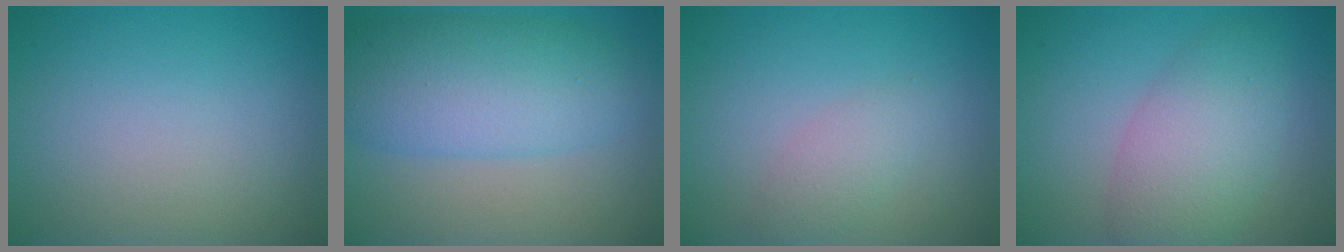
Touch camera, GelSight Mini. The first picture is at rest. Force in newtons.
{"total": 7.7, "press": 7.7, "slide": 0.3}
{"total": 2.0, "press": 2.0, "slide": 0.1}
{"total": 5.8, "press": 5.8, "slide": 0.1}